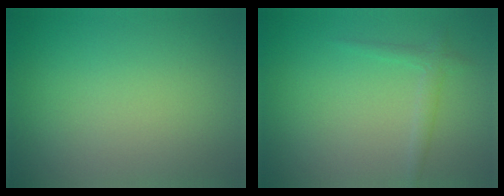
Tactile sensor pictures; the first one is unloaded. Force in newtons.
{"total": 1.3, "press": 1.3, "slide": 0.0}